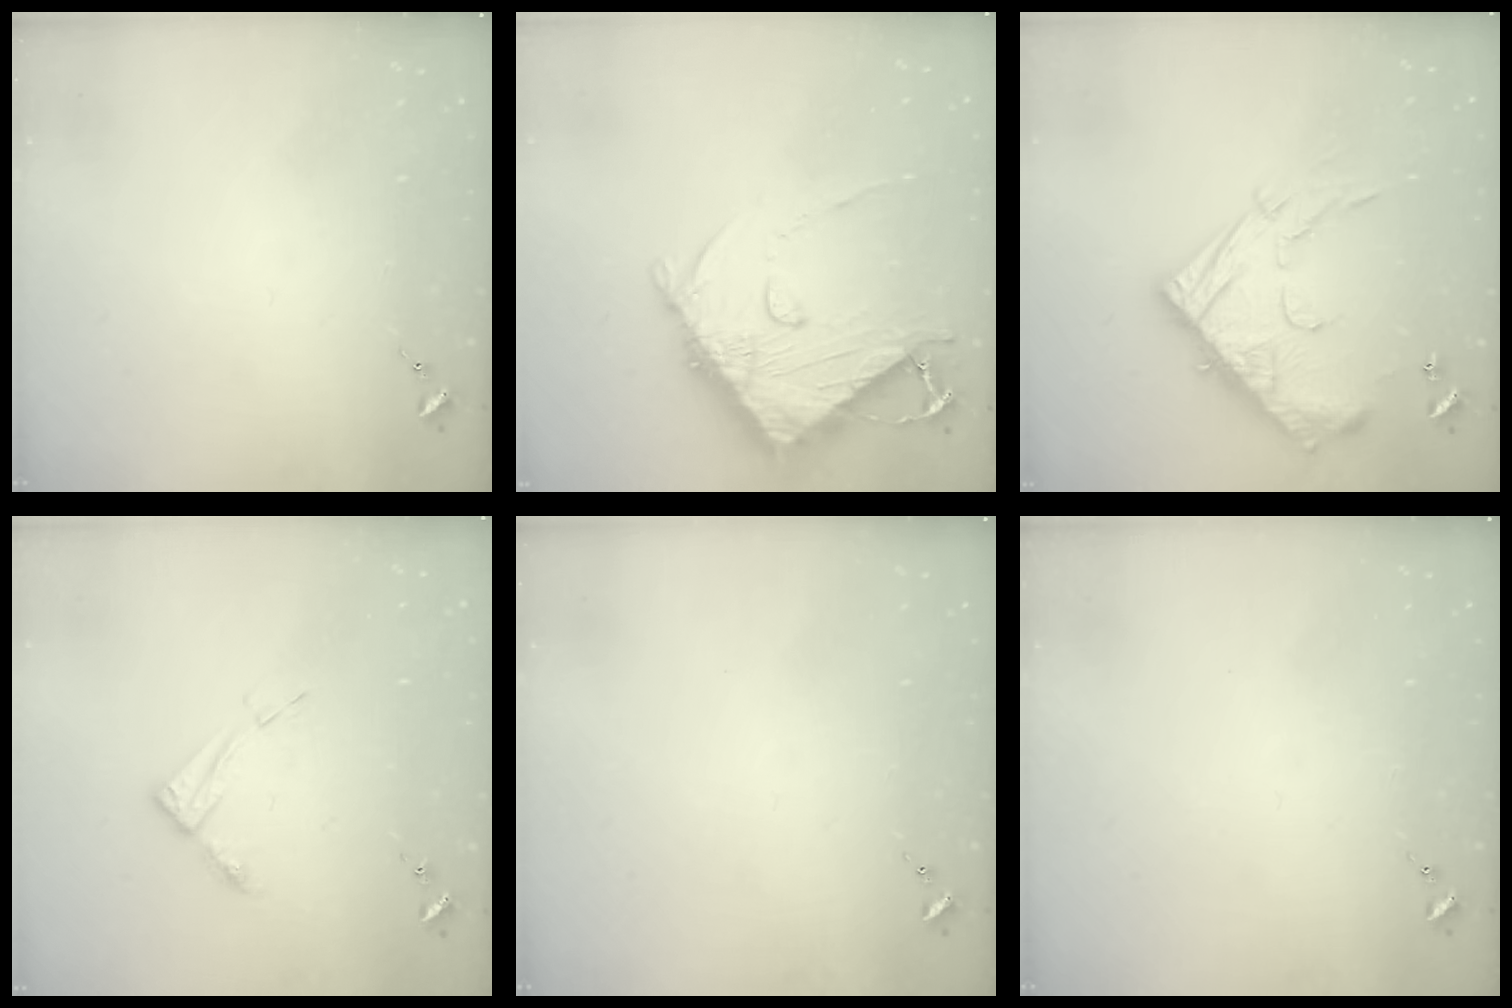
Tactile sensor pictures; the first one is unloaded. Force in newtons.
{"total": 14.2, "press": 14.1, "slide": 1.7}
{"total": 19.3, "press": 19.2, "slide": 1.6}
{"total": 7.7, "press": 7.7, "slide": 0.6}
{"total": 0.0}
{"total": 0.0}